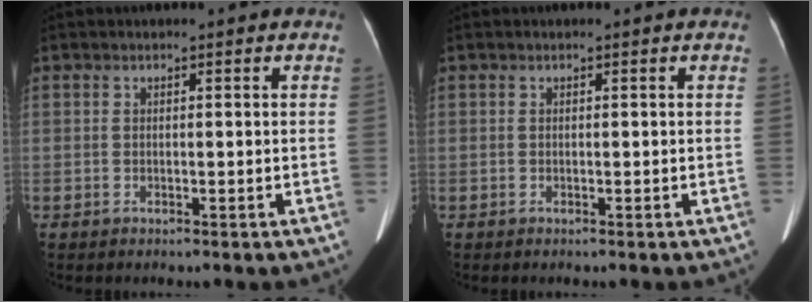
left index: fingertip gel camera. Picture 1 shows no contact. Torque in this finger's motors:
{"motor_torque": [0.00, 0.00, 0.00, 0.00]}